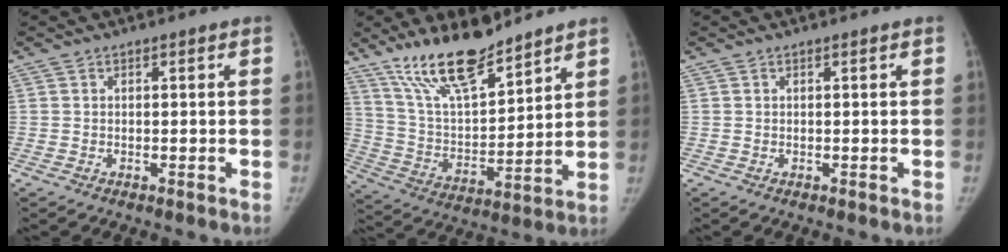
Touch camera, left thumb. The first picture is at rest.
{"total": 15.8, "force": [12.4, 4.4, 8.7], "torque": [-0.131, -0.073, 0.236]}
{"total": 0.0}